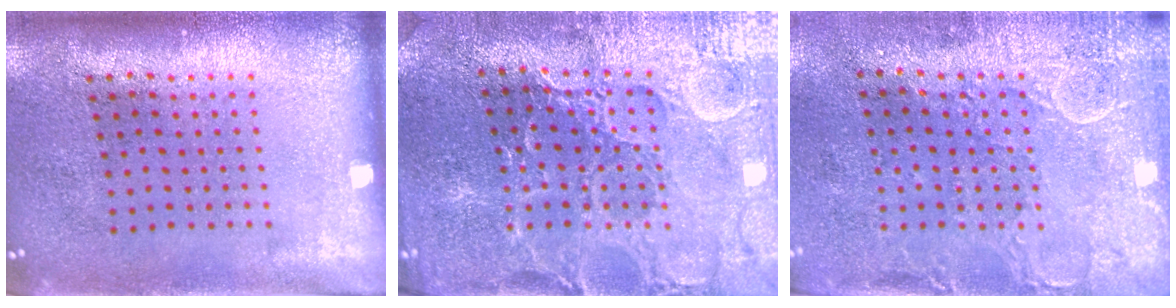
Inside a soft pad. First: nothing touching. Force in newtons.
{"total": 3.3, "press": 3.2, "slide": 0.5}
{"total": 3.0, "press": 2.3, "slide": 1.9}